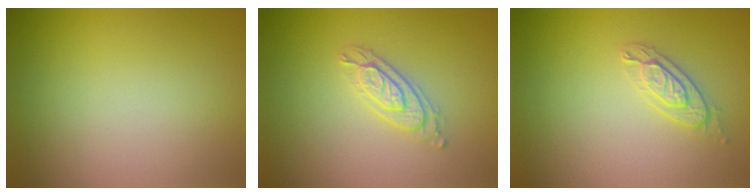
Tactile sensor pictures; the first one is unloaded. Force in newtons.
{"total": 2.6, "press": 2.3, "slide": 1.3}
{"total": 2.1, "press": 2.1, "slide": 0.5}